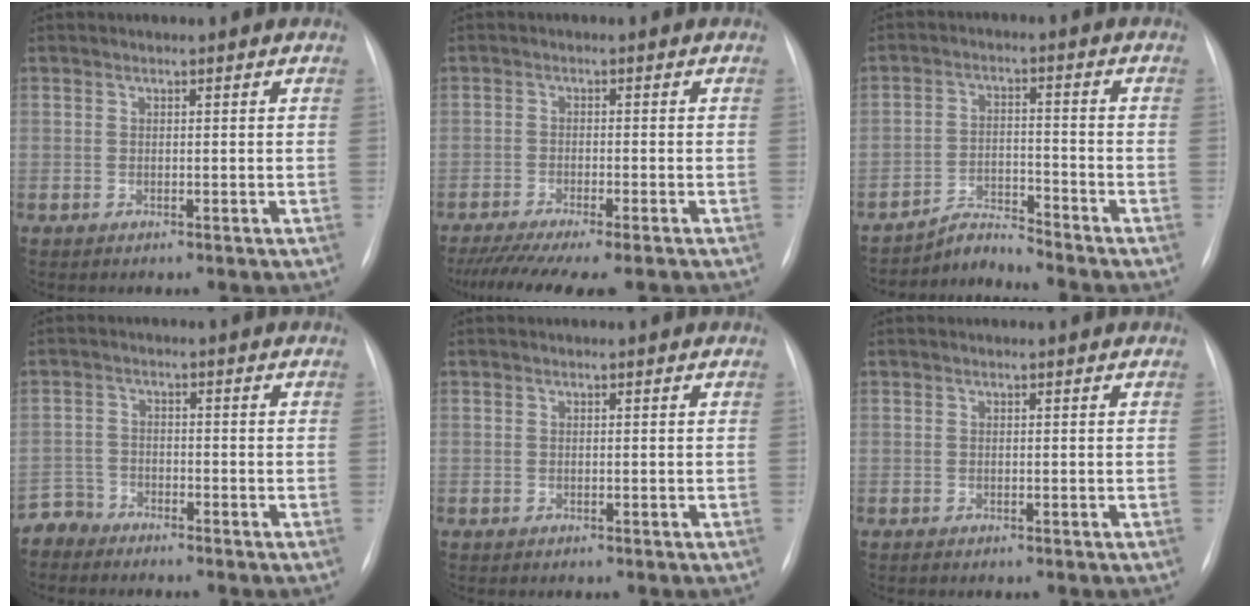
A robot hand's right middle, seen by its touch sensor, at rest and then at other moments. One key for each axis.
{"total": 11.2, "fx": -9.3, "fy": 0.6, "fz": 6.2, "tx": -0.087, "ty": -0.021, "tz": -0.140}
{"total": 4.3, "fx": -4.2, "fy": -0.8, "fz": -0.9, "tx": 0.013, "ty": -0.009, "tz": -0.070}
{"total": 3.0, "fx": -2.8, "fy": 0.6, "fz": -1.1, "tx": 0.026, "ty": -0.008, "tz": -0.054}
{"total": 0.0}
{"total": 0.0}